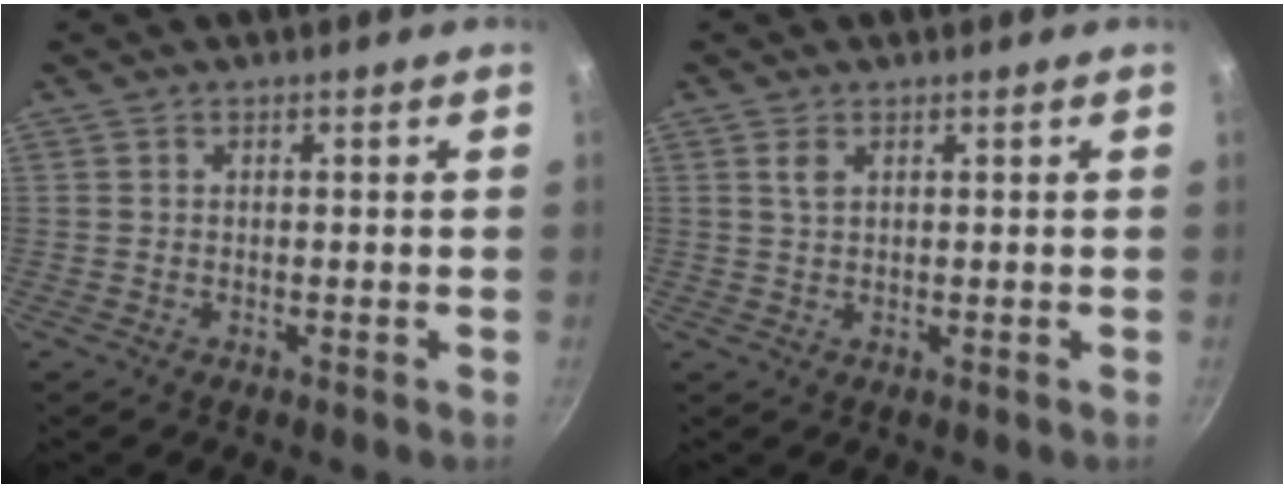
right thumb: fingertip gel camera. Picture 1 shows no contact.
{"total": 2.1, "force": [1.0, 1.1, 1.5], "torque": [-0.028, -0.005, 0.020]}